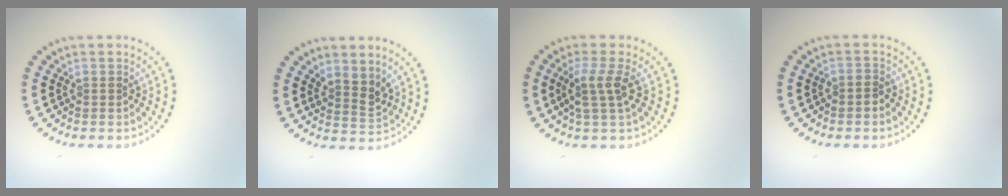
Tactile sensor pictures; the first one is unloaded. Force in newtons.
{"total": 2.2, "press": 1.7, "slide": 1.4}
{"total": 2.6, "press": 2.0, "slide": 1.6}
{"total": 0.8, "press": 0.7, "slide": 0.5}